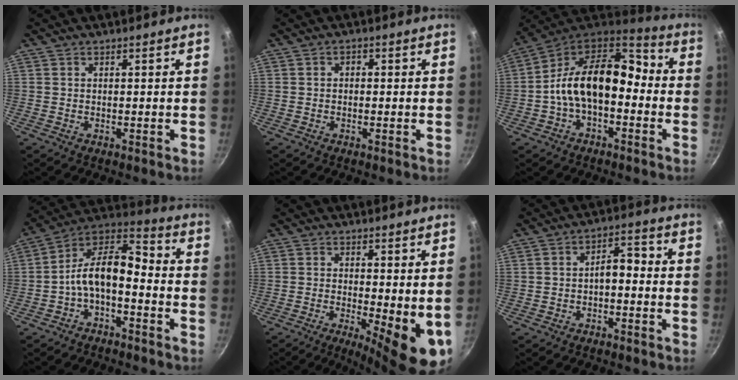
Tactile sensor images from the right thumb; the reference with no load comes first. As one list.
[{"total": 1.2, "force": [-0.1, 1.0, 0.7], "torque": [-0.010, 0.007, -0.003]}, {"total": 16.9, "force": [-2.3, 10.4, 13.1], "torque": [-0.200, 0.058, -0.056]}, {"total": 12.0, "force": [-3.7, 6.0, 9.7], "torque": [-0.174, 0.062, -0.081]}, {"total": 10.3, "force": [-1.2, 3.2, 9.7], "torque": [-0.115, -0.014, -0.009]}, {"total": 4.6, "force": [-1.3, 2.4, 3.7], "torque": [-0.044, 0.032, -0.022]}]